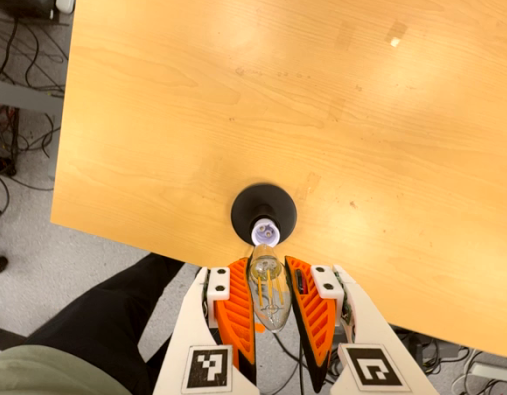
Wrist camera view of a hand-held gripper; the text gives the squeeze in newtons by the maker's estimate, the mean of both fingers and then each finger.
{"total": 18.5, "left": 19.0, "right": 18.1}